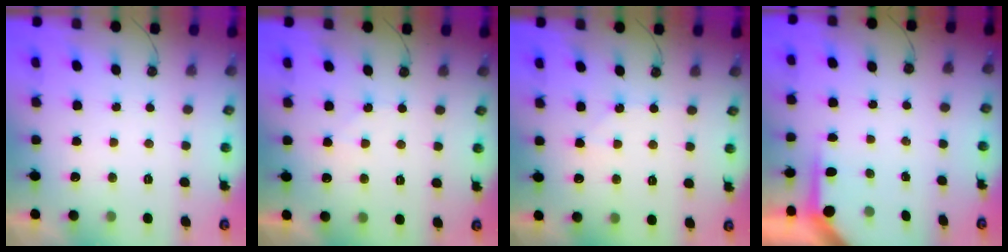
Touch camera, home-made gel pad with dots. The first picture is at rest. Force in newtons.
{"total": 4.9, "press": 4.8, "slide": 0.7}
{"total": 3.4, "press": 3.3, "slide": 0.6}
{"total": 4.0, "press": 4.0, "slide": 0.3}